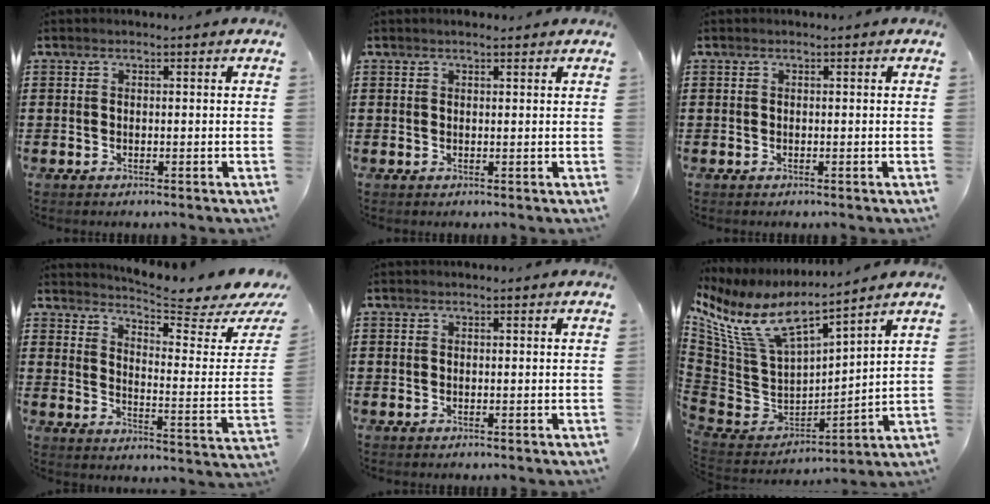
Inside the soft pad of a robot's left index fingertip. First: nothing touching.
{"total": 0.9, "force": [0.9, 0.1, 0.4], "torque": [-0.007, 0.001, 0.016]}
{"total": 0.0}
{"total": 5.5, "force": [4.9, 0.3, 2.6], "torque": [-0.060, -0.051, 0.078]}
{"total": 0.0}
{"total": 10.3, "force": [6.4, 4.0, 6.9], "torque": [-0.172, -0.043, 0.113]}